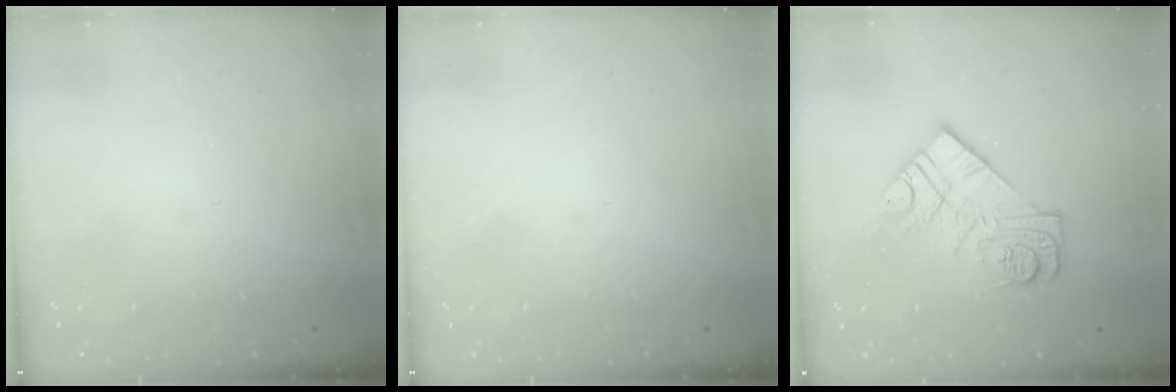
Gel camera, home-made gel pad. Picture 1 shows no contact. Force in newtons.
{"total": 0.0}
{"total": 13.2, "press": 13.2, "slide": 0.9}